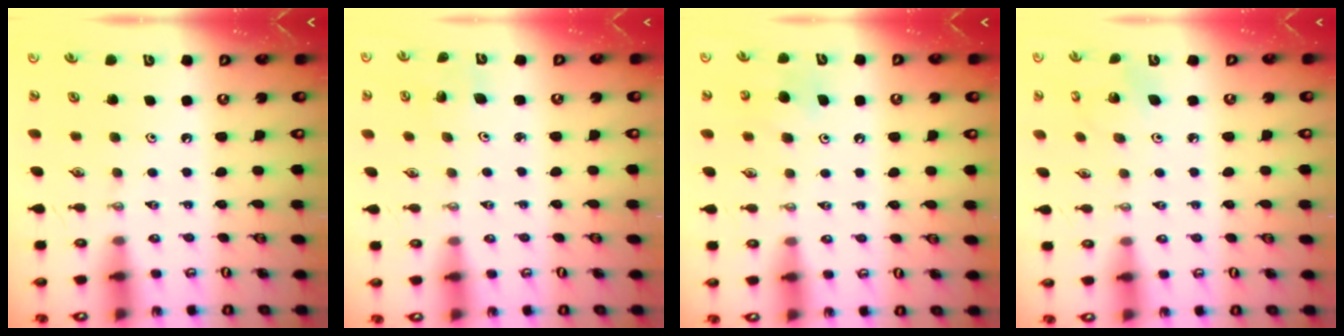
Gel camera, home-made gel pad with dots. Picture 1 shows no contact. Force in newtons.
{"total": 2.8, "press": 2.8, "slide": 0.3}
{"total": 5.8, "press": 5.7, "slide": 1.0}
{"total": 3.4, "press": 3.4, "slide": 0.2}